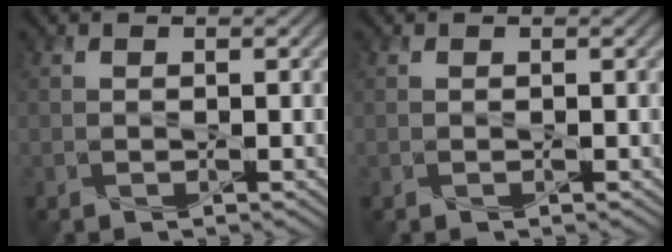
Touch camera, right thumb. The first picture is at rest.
{"total": 0.0}